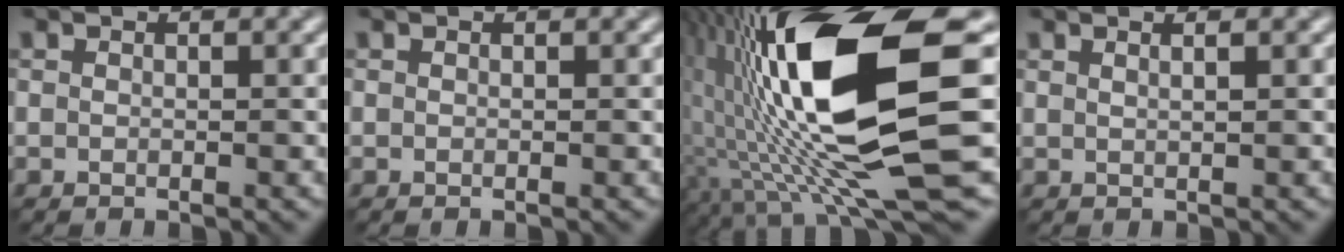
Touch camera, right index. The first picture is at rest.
{"total": 0.0}
{"total": 15.9, "force": [1.4, 4.2, 15.2], "torque": [-0.265, -0.007, 0.027]}
{"total": 2.0, "force": [1.0, 0.9, 1.5], "torque": [0.000, 0.001, -0.006]}